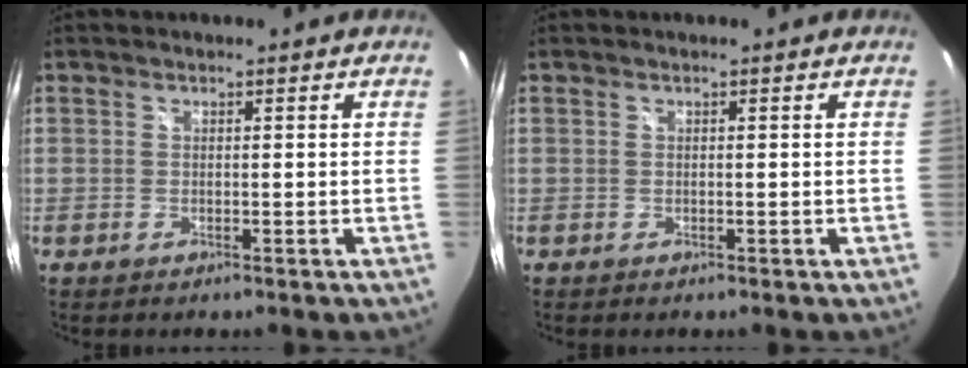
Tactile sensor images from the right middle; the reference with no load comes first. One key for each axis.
{"total": 0.0}